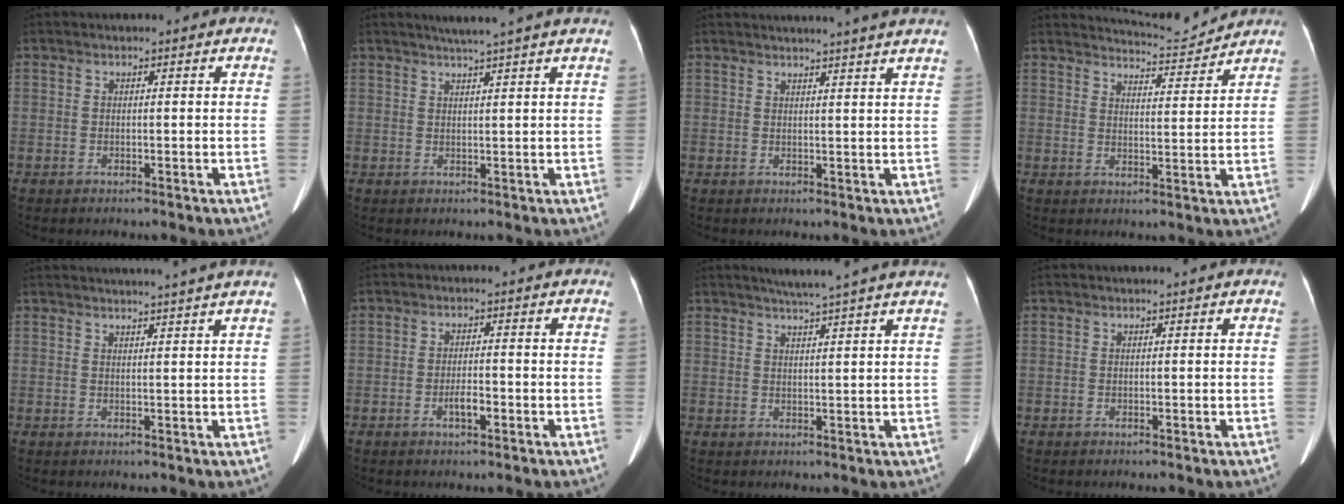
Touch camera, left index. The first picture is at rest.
{"total": 4.9, "force": [3.9, -1.2, 2.6], "torque": [-0.037, 0.009, 0.056]}
{"total": 8.9, "force": [8.1, -1.4, 3.6], "torque": [-0.043, 0.003, 0.081]}
{"total": 6.2, "force": [6.2, -0.8, -0.3], "torque": [-0.010, -0.010, 0.094]}
{"total": 9.4, "force": [8.6, -1.9, 3.4], "torque": [-0.039, -0.002, 0.096]}
{"total": 2.4, "force": [-1.1, 0.6, 2.0], "torque": [-0.036, 0.001, -0.018]}
{"total": 7.5, "force": [6.4, -1.3, 3.8], "torque": [-0.055, 0.012, 0.077]}
{"total": 0.0}